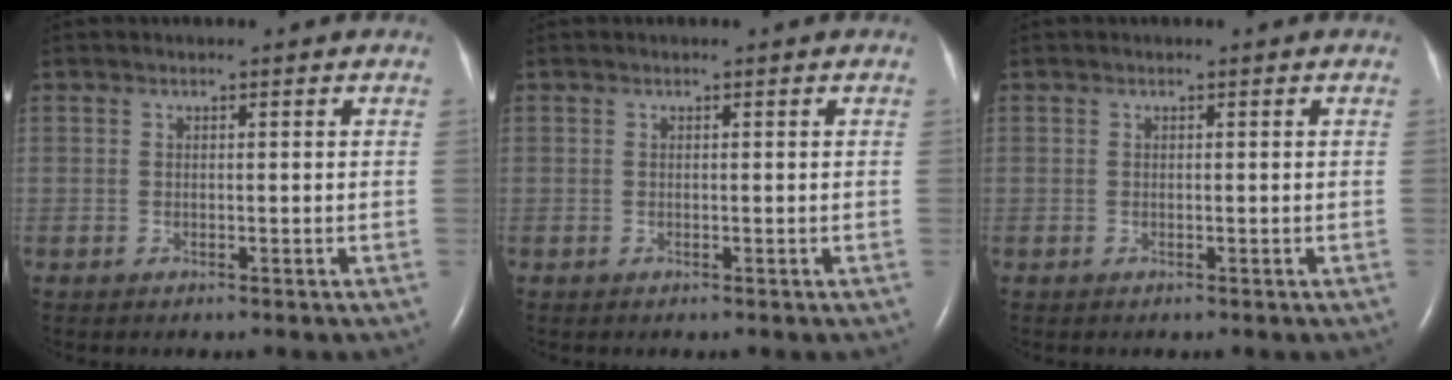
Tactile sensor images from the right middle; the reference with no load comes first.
{"total": 0.0}
{"total": 0.0}